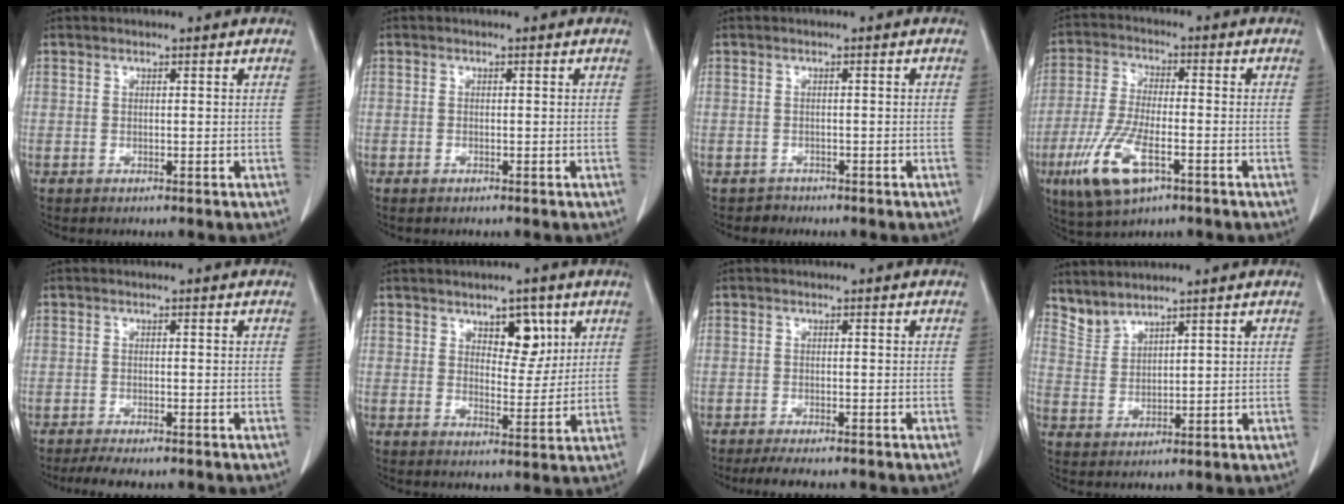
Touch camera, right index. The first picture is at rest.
{"total": 0.6, "force": [-0.5, 0.1, 0.4], "torque": [-0.013, -0.003, -0.004]}
{"total": 1.2, "force": [-1.0, 0.5, -0.4], "torque": [0.004, 0.001, -0.018]}
{"total": 11.0, "force": [-5.1, 3.2, 9.2], "torque": [-0.199, -0.019, -0.089]}
{"total": 5.1, "force": [-4.2, 0.7, 2.8], "torque": [-0.040, -0.010, -0.063]}
{"total": 5.6, "force": [2.9, 2.8, 3.9], "torque": [-0.052, 0.001, 0.046]}
{"total": 6.4, "force": [-5.5, 0.9, 3.1], "torque": [-0.040, -0.010, -0.080]}
{"total": 3.6, "force": [3.6, -0.2, 0.3], "torque": [-0.017, 0.004, 0.086]}